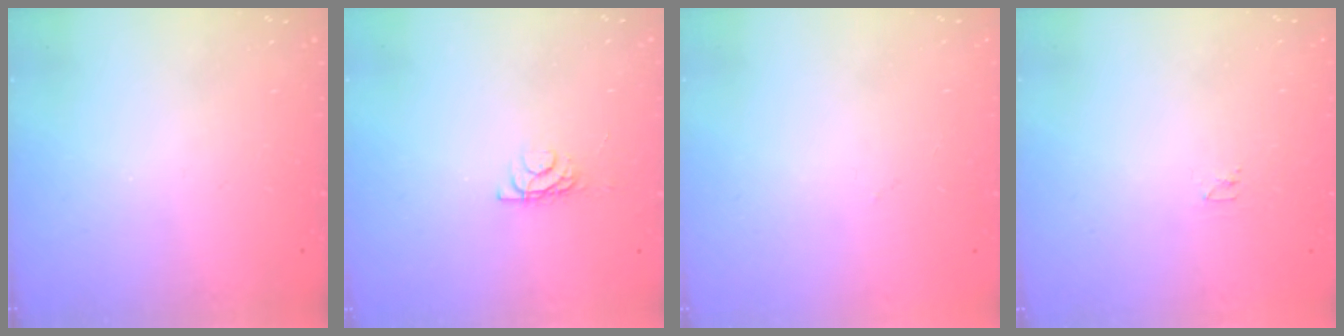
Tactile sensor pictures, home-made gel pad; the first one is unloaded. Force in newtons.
{"total": 3.9, "press": 3.8, "slide": 0.5}
{"total": 0.0}
{"total": 2.4, "press": 2.4, "slide": 0.3}